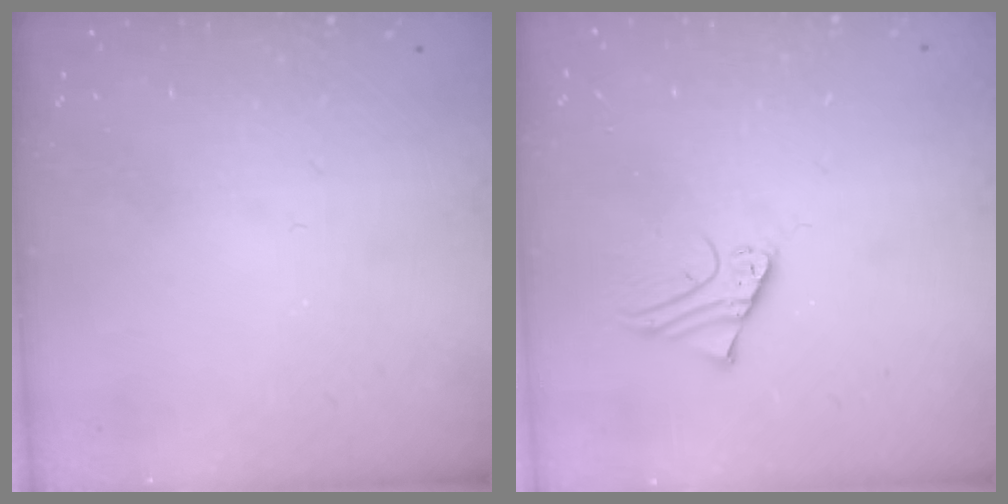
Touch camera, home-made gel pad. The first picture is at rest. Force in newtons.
{"total": 1.7, "press": 1.7, "slide": 0.1}